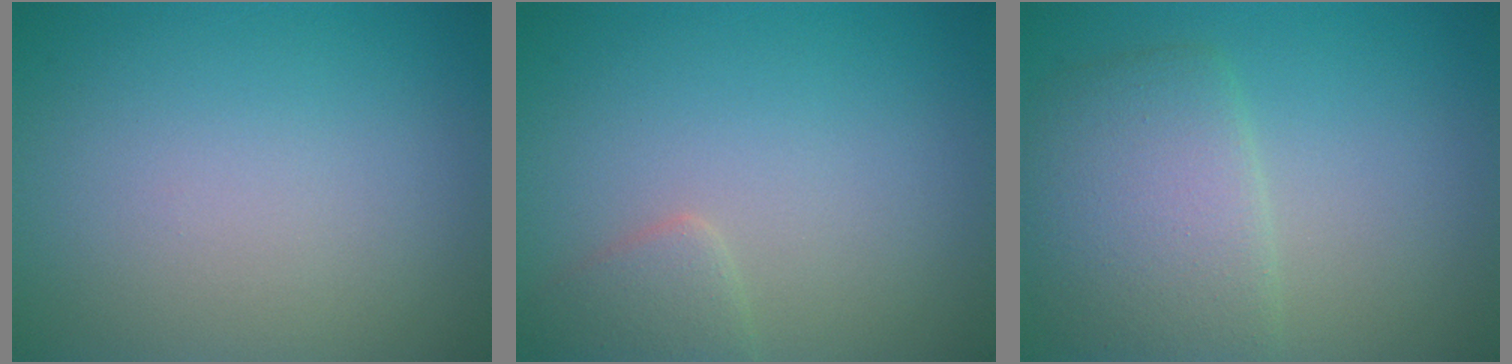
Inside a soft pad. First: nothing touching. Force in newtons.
{"total": 1.7, "press": 1.7, "slide": 0.1}
{"total": 5.1, "press": 5.1, "slide": 0.2}